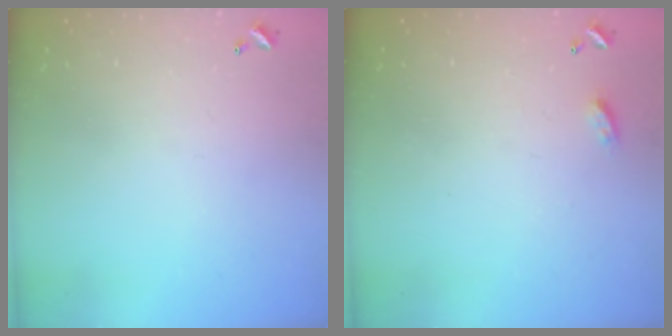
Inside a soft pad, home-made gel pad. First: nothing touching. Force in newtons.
{"total": 3.1, "press": 3.0, "slide": 0.4}